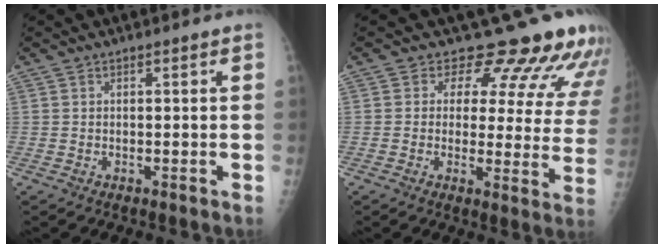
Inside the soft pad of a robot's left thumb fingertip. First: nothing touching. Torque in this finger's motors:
{"motor_torque": [0.19, 0.33, 0.08, -0.36, 0.04]}